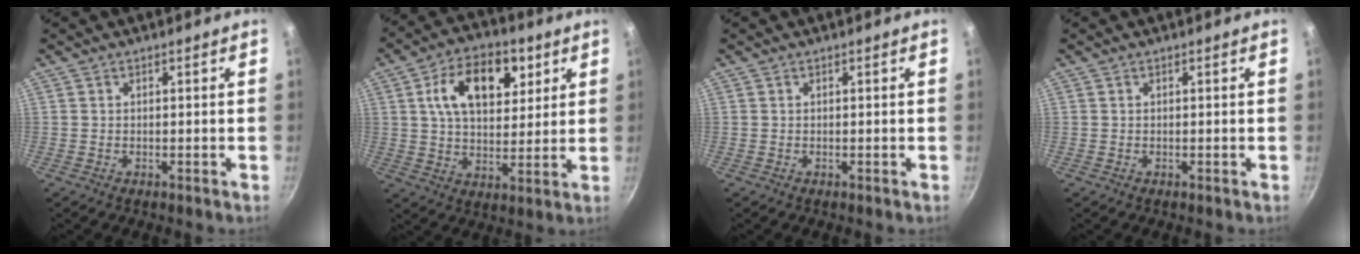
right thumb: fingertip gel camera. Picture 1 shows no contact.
{"total": 15.6, "force": [5.6, 9.3, 11.2], "torque": [-0.152, -0.007, 0.093]}
{"total": 0.0}
{"total": 0.0}